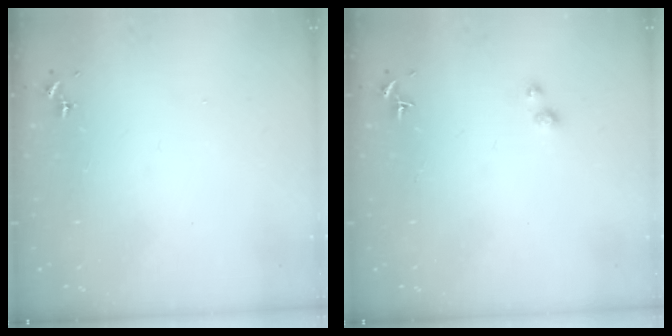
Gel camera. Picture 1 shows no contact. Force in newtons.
{"total": 3.0, "press": 3.0, "slide": 0.1}